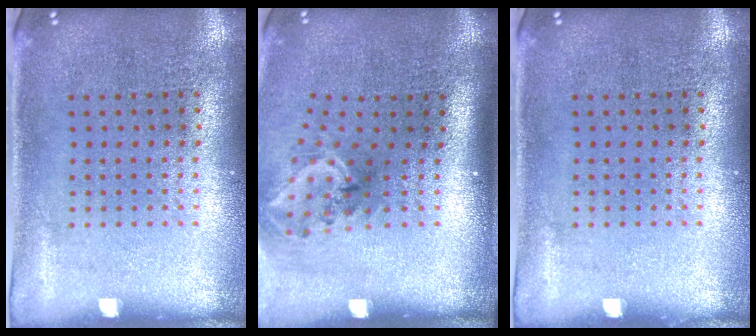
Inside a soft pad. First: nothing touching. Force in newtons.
{"total": 2.1, "press": 1.3, "slide": 1.6}
{"total": 0.0}